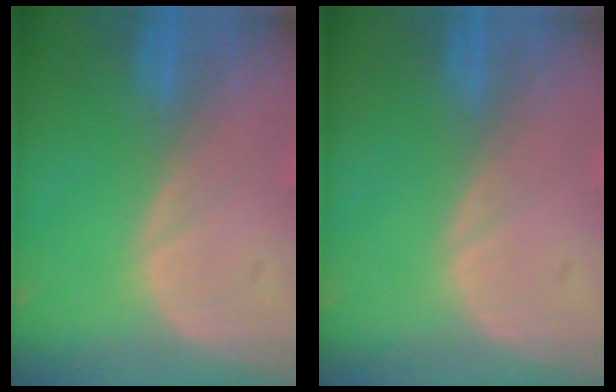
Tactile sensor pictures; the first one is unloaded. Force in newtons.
{"total": 0.0}